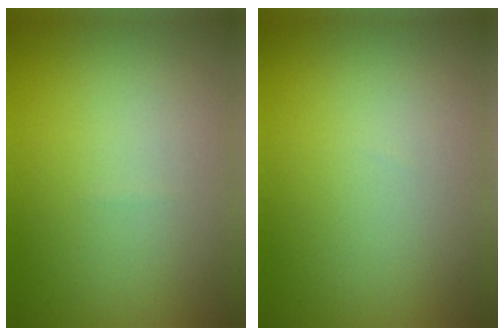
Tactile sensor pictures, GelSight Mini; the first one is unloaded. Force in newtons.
{"total": 0.0}